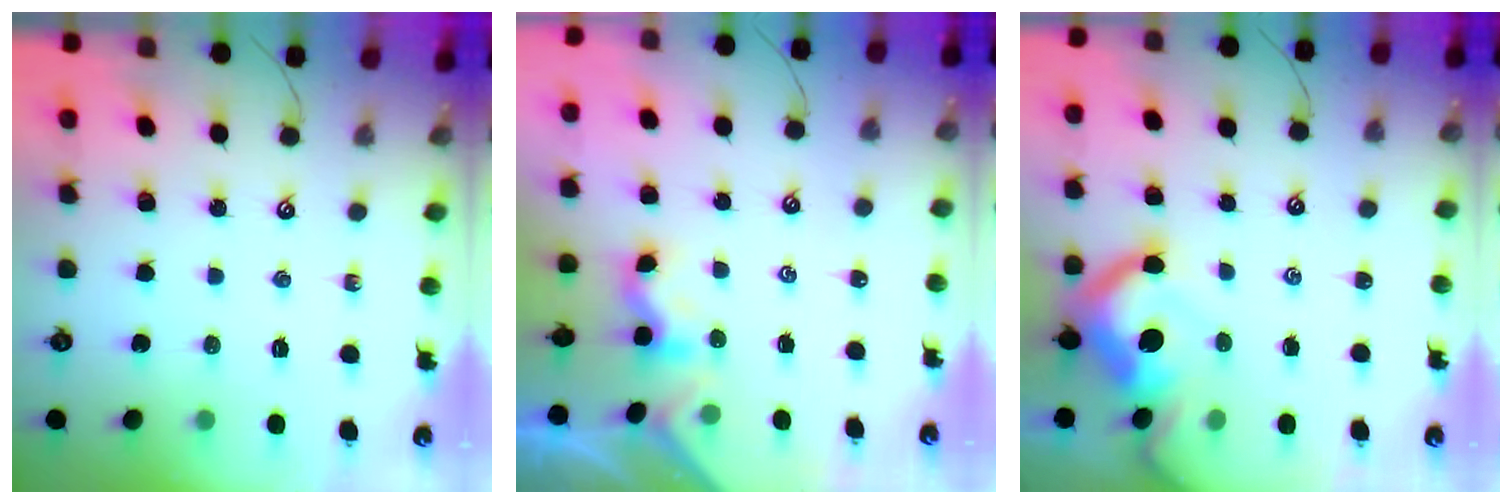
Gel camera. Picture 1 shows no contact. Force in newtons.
{"total": 1.2, "press": 1.1, "slide": 0.5}
{"total": 10.8, "press": 10.6, "slide": 1.7}